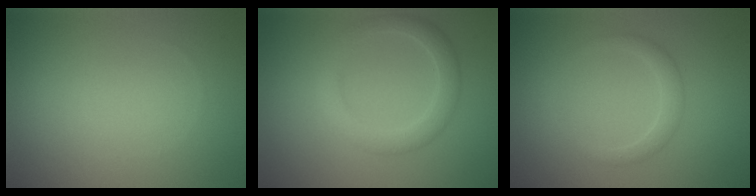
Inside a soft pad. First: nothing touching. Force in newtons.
{"total": 3.0, "press": 3.0, "slide": 0.0}
{"total": 1.7, "press": 1.7, "slide": 0.0}